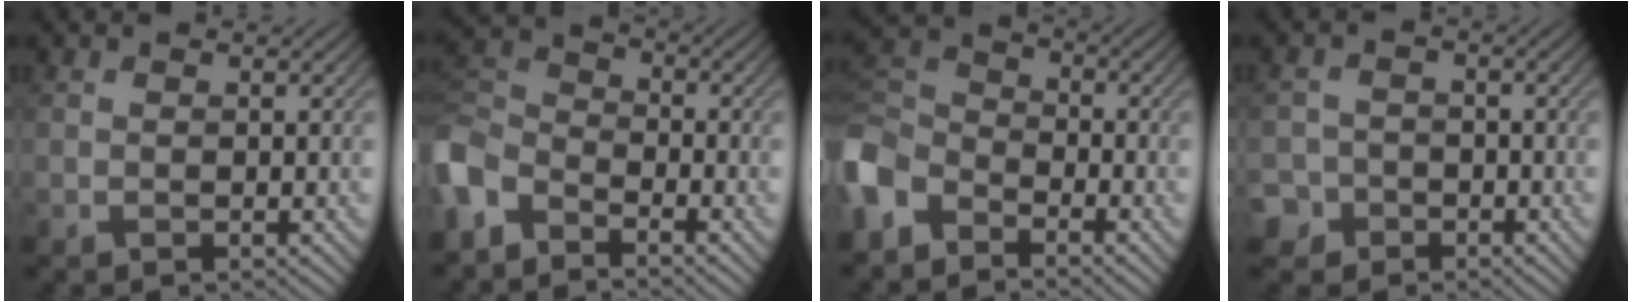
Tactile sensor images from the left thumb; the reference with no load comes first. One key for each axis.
{"total": 7.0, "fx": -4.9, "fy": 3.6, "fz": 3.5, "tx": -0.090, "ty": -0.001, "tz": -0.123}
{"total": 7.1, "fx": -4.7, "fy": 4.2, "fz": 3.3, "tx": -0.087, "ty": -0.002, "tz": -0.120}
{"total": 3.8, "fx": -2.3, "fy": 3.0, "fz": 0.5, "tx": 0.000, "ty": -0.001, "tz": -0.050}